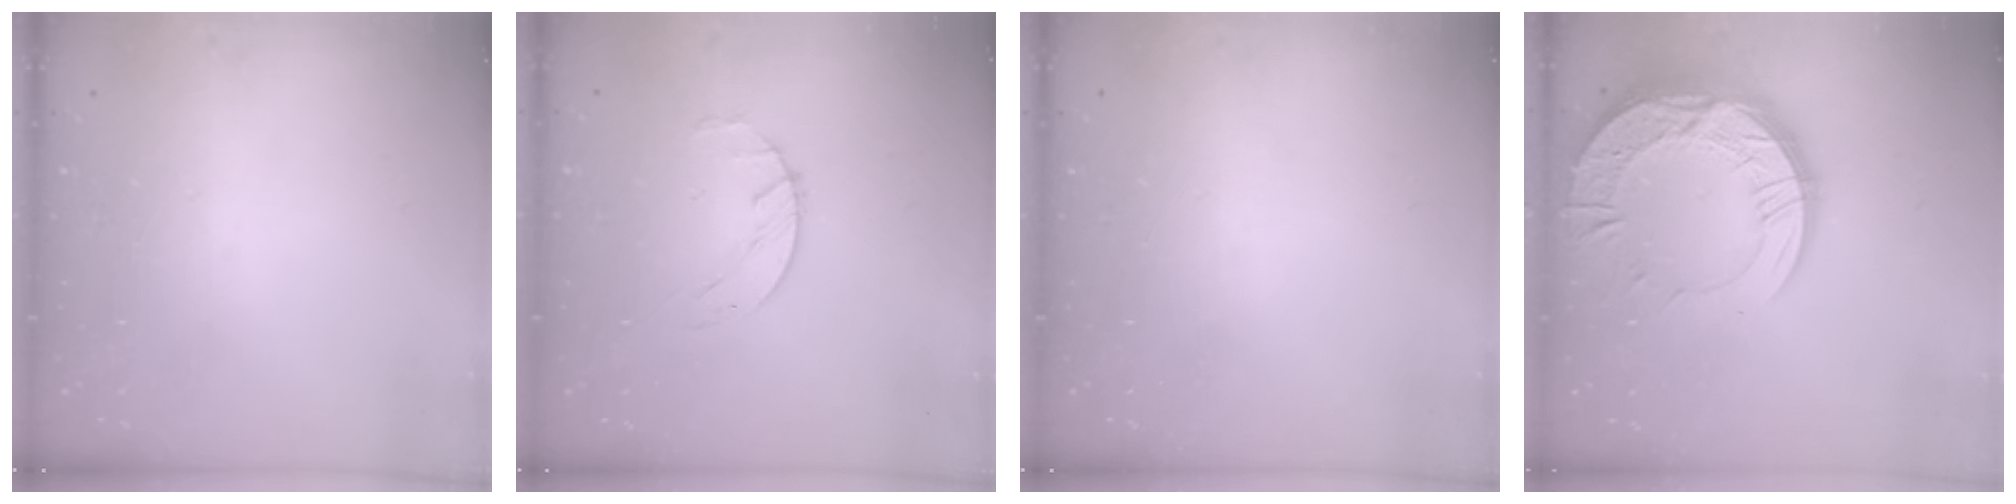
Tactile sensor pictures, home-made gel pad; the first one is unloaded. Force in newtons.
{"total": 1.6, "press": 1.6, "slide": 0.3}
{"total": 0.0}
{"total": 20.3, "press": 20.2, "slide": 1.7}